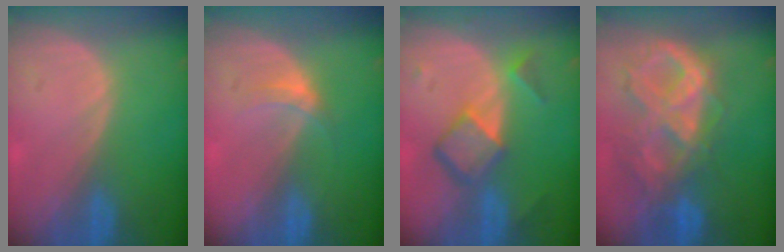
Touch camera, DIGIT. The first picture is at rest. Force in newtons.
{"total": 2.6, "press": 2.2, "slide": 1.4}
{"total": 6.9, "press": 5.9, "slide": 3.5}
{"total": 10.6, "press": 8.9, "slide": 5.7}